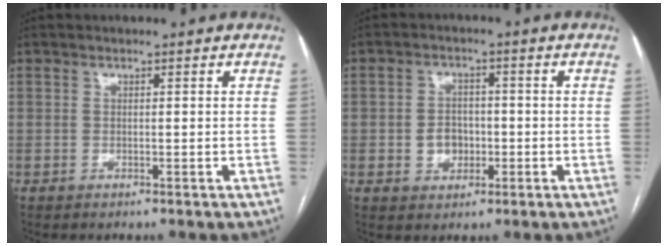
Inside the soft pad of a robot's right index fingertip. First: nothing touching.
{"total": 4.5, "force": [-0.9, 3.6, 2.5], "torque": [-0.044, 0.009, -0.009]}